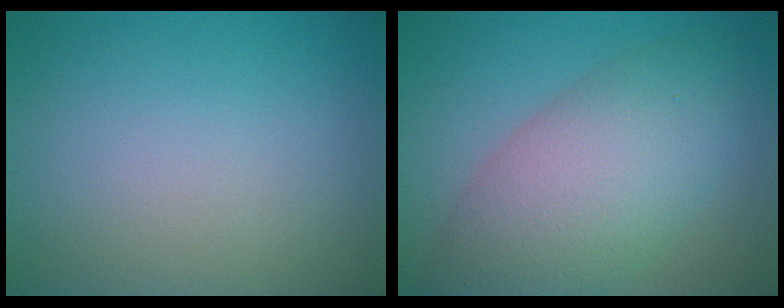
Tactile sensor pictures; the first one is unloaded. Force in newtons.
{"total": 8.5, "press": 8.5, "slide": 0.0}